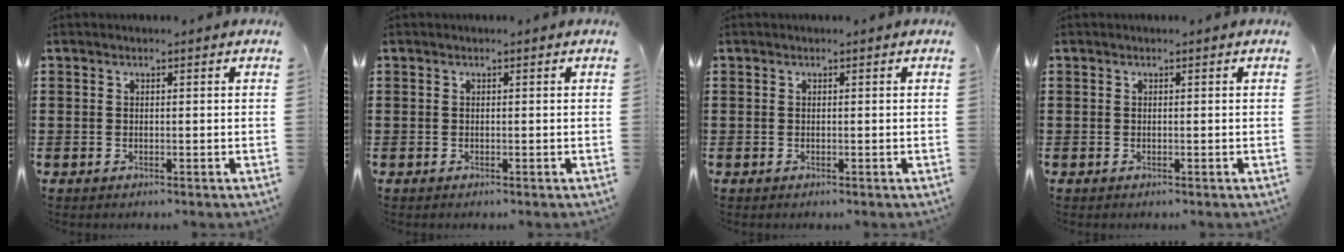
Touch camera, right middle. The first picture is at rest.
{"total": 0.0}
{"total": 0.0}
{"total": 0.0}